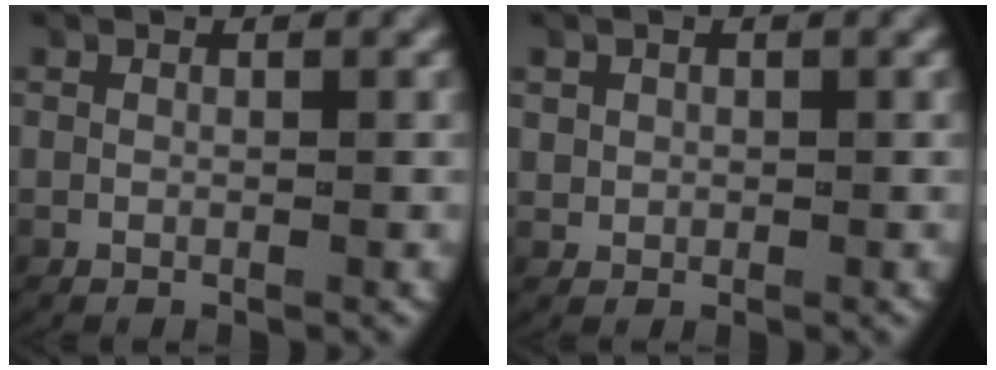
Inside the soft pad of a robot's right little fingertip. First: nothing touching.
{"total": 1.2, "force": [0.3, 1.1, 0.4], "torque": [-0.019, -0.007, 0.012]}